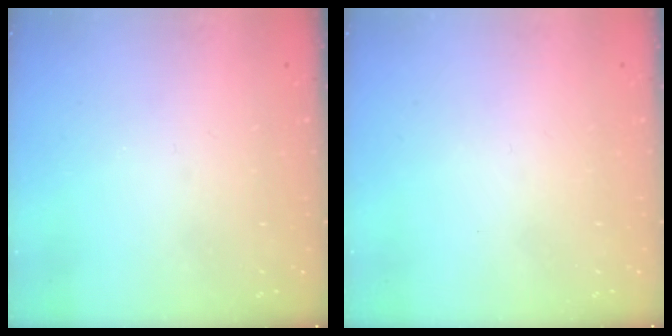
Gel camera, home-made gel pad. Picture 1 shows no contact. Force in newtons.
{"total": 1.7, "press": 1.7, "slide": 0.1}